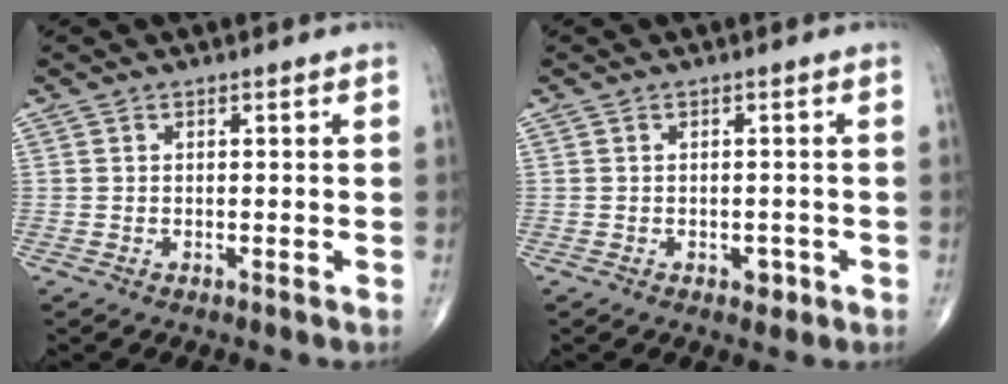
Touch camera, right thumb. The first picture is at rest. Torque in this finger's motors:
{"motor_torque": [1.33, 1.15, 0.21, -0.11, 0.04]}